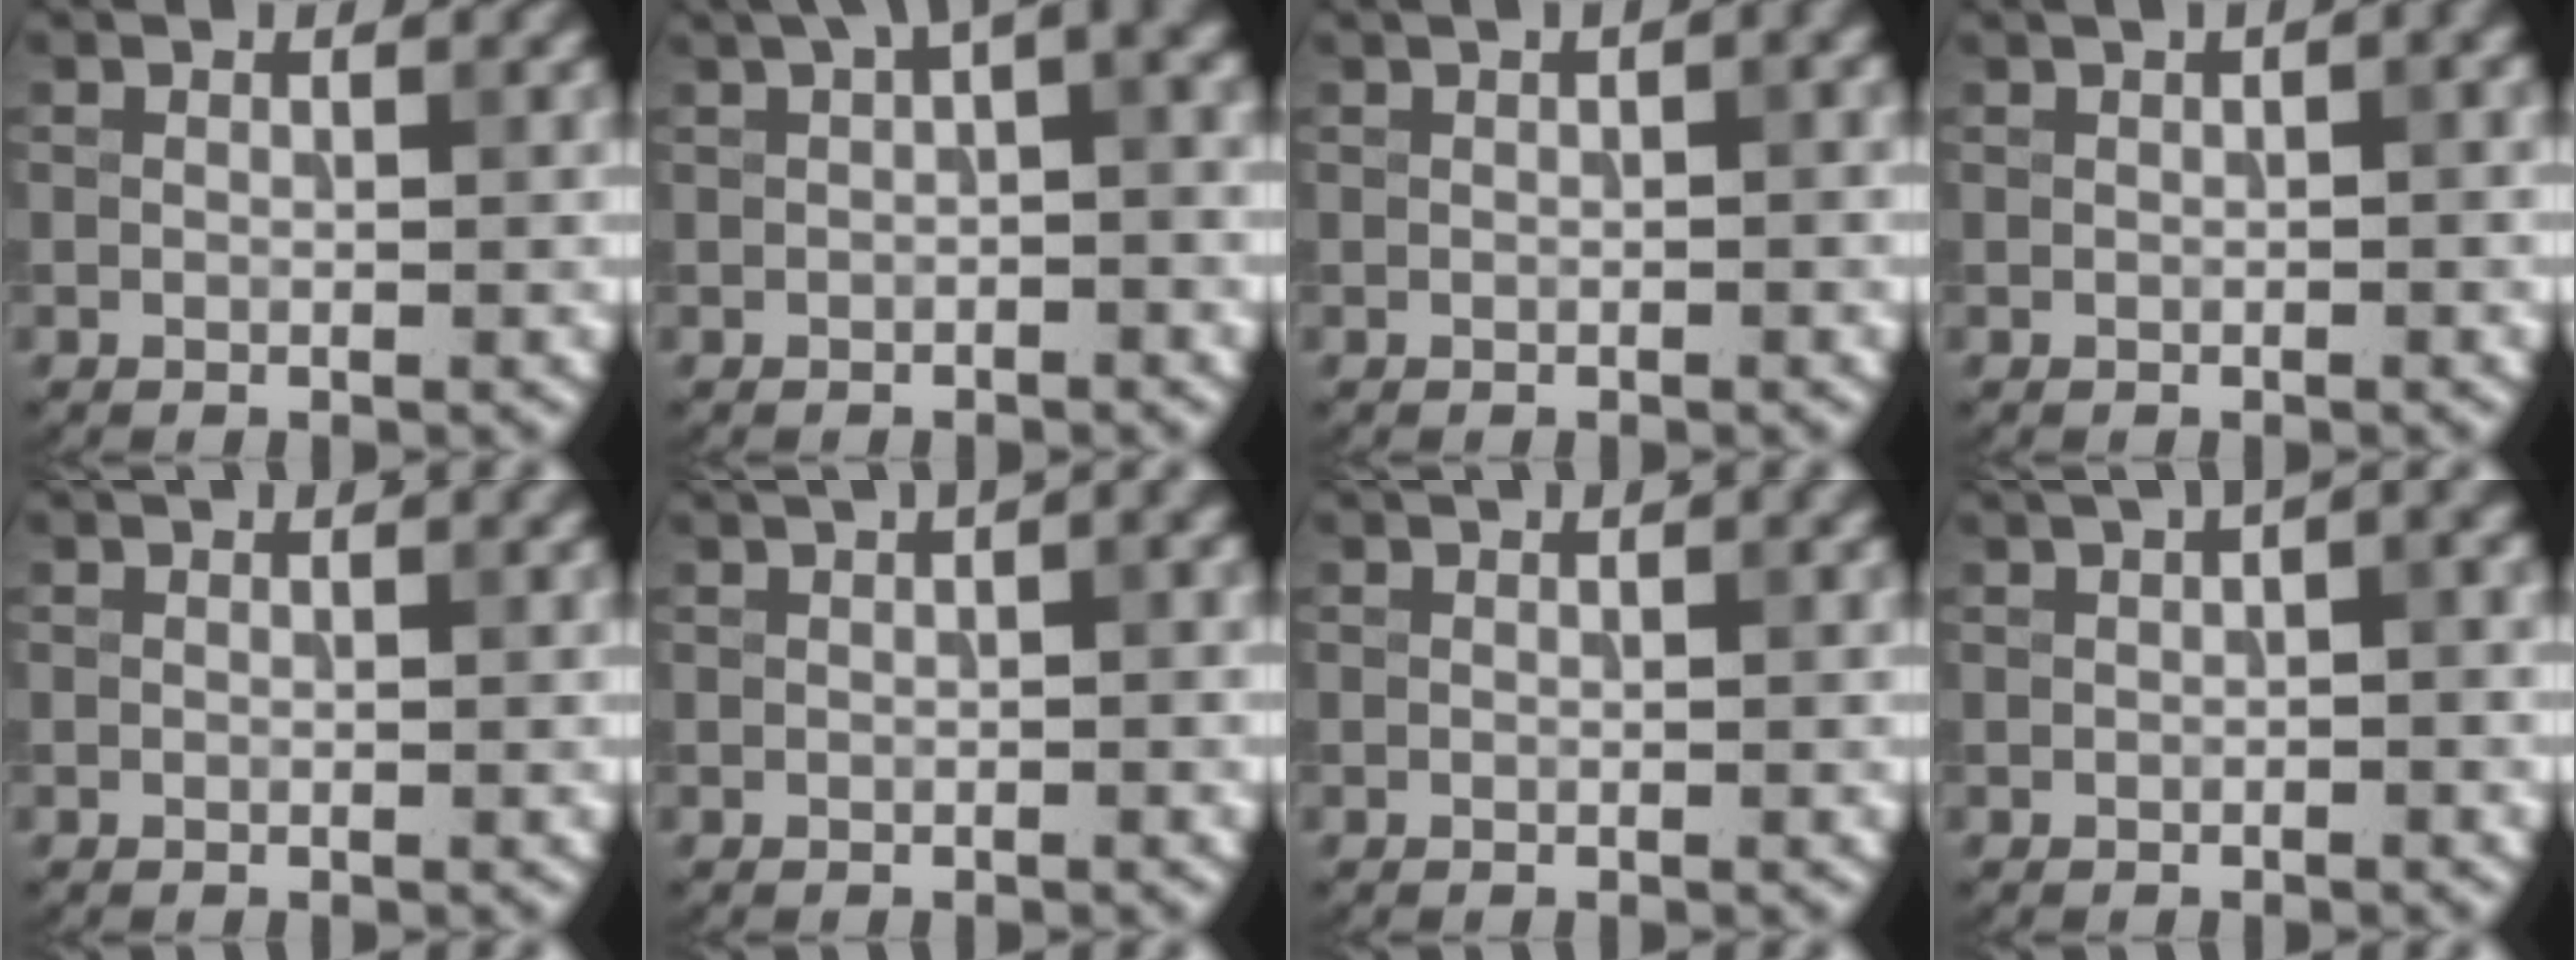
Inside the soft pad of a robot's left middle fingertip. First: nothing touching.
{"total": 5.3, "force": [2.2, 1.7, 4.5], "torque": [-0.048, 0.021, 0.027]}
{"total": 2.5, "force": [1.0, 0.6, 2.1], "torque": [-0.028, 0.006, 0.011]}
{"total": 2.8, "force": [1.3, 0.8, 2.4], "torque": [-0.030, 0.008, 0.015]}
{"total": 0.0}
{"total": 3.3, "force": [1.5, 0.9, 2.8], "torque": [-0.035, 0.010, 0.017]}
{"total": 0.0}
{"total": 4.2, "force": [1.7, 1.2, 3.6], "torque": [-0.038, 0.013, 0.019]}